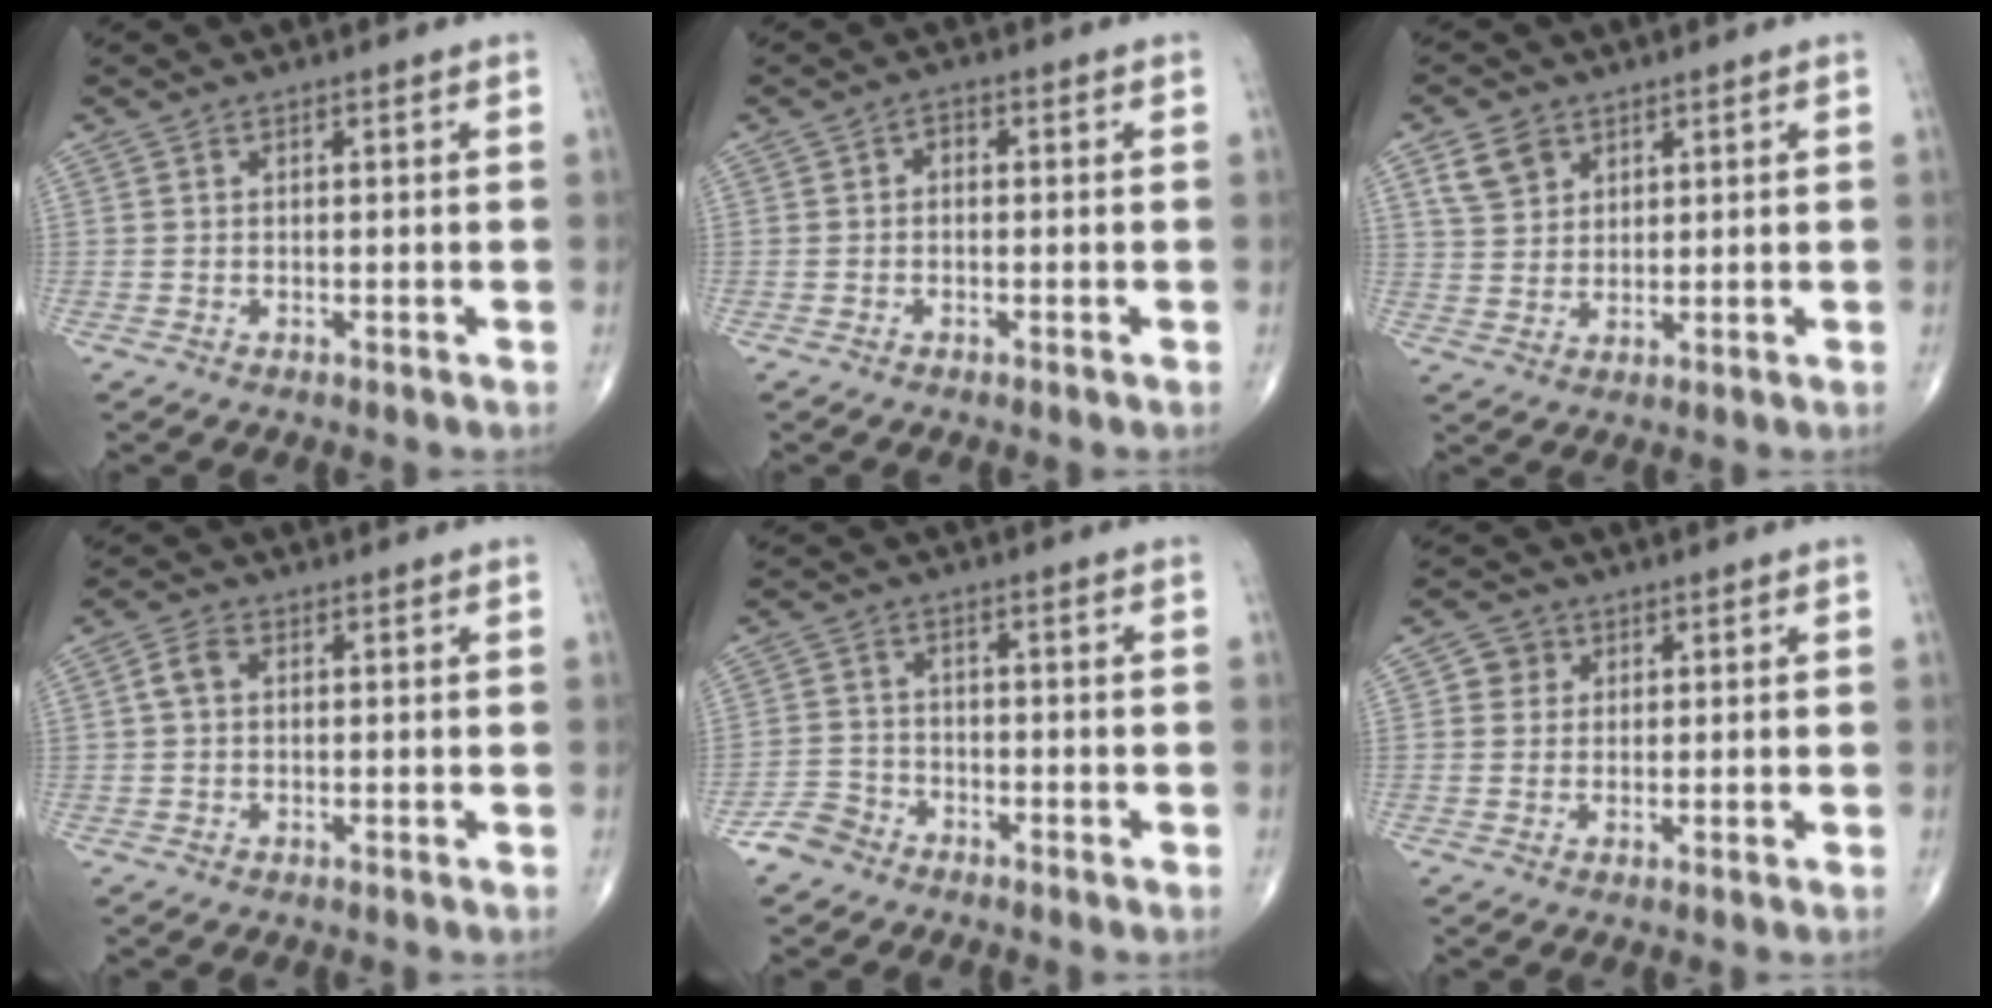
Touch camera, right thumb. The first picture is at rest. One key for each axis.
{"total": 1.6, "fx": -0.2, "fy": 1.2, "fz": 1.1, "tx": -0.004, "ty": 0.009, "tz": -0.012}
{"total": 5.9, "fx": 3.1, "fy": 4.3, "fz": 2.5, "tx": -0.031, "ty": -0.011, "tz": 0.064}
{"total": 3.0, "fx": 0.4, "fy": 2.1, "fz": 2.1, "tx": -0.041, "ty": 0.009, "tz": 0.005}
{"total": 4.4, "fx": -3.3, "fy": 2.8, "fz": 0.4, "tx": 0.003, "ty": 0.014, "tz": -0.071}
{"total": 3.1, "fx": 0.9, "fy": 2.9, "fz": 0.6, "tx": 0.010, "ty": 0.001, "tz": 0.007}